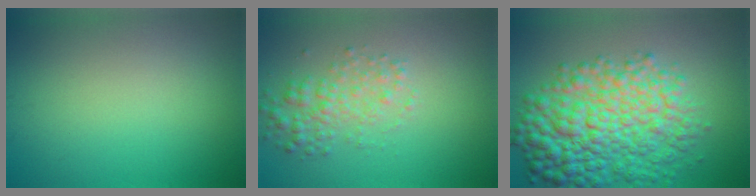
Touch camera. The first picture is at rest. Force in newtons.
{"total": 2.7, "press": 2.7, "slide": 0.0}
{"total": 9.9, "press": 9.9, "slide": 0.1}